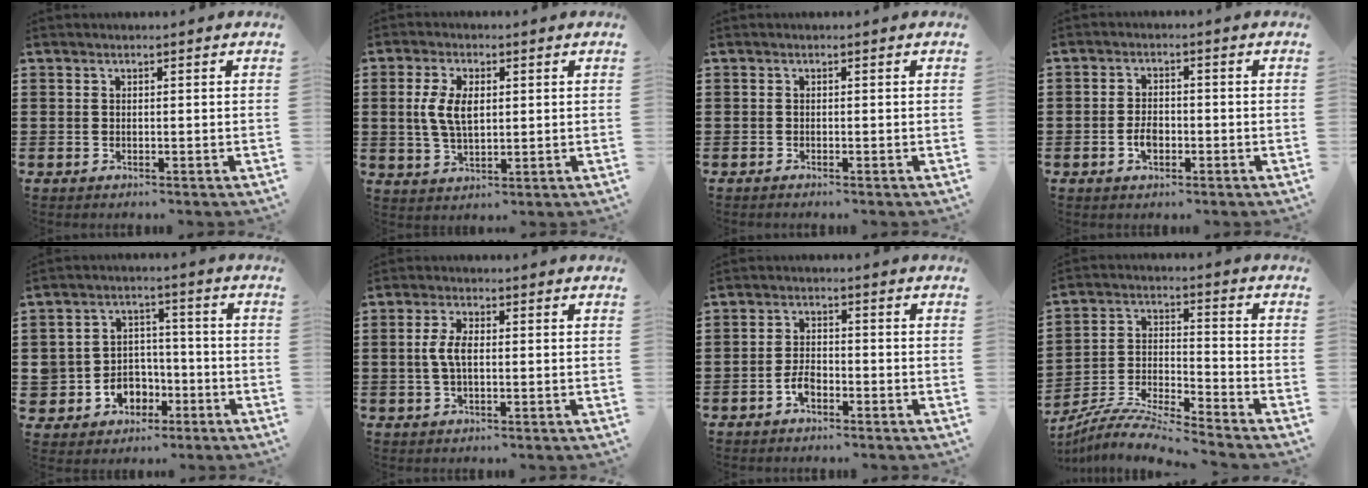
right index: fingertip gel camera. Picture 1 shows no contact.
{"total": 6.0, "force": [0.7, 3.2, 5.0], "torque": [-0.110, 0.010, 0.009]}
{"total": 0.0}
{"total": 3.1, "force": [-1.1, 1.8, 2.3], "torque": [-0.052, 0.000, -0.021]}
{"total": 5.9, "force": [-1.8, 5.5, 1.2], "torque": [-0.054, 0.006, -0.031]}
{"total": 4.2, "force": [0.0, 1.8, 3.8], "torque": [-0.088, 0.001, -0.007]}
{"total": 3.3, "force": [-1.7, 1.6, 2.3], "torque": [-0.057, 0.000, -0.038]}
{"total": 7.7, "force": [-7.5, -0.2, 1.8], "torque": [-0.046, -0.004, -0.153]}